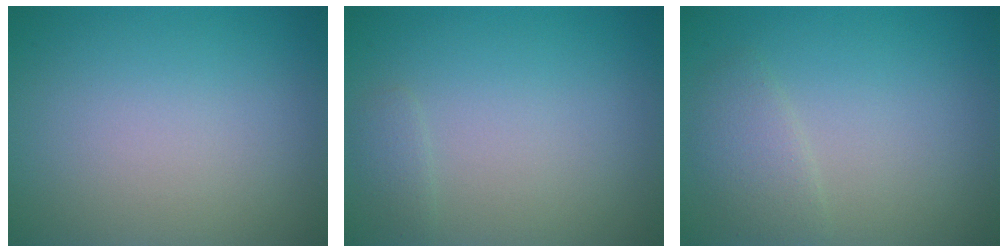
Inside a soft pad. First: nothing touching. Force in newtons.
{"total": 0.9, "press": 0.9, "slide": 0.0}
{"total": 1.9, "press": 1.9, "slide": 0.1}